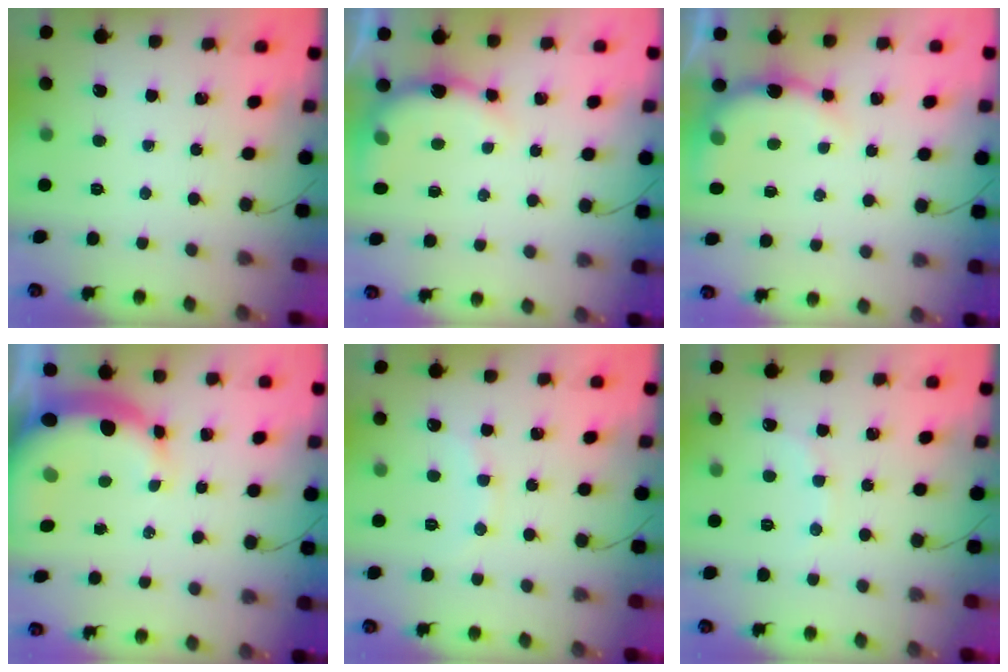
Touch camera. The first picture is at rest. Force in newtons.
{"total": 8.2, "press": 8.2, "slide": 0.4}
{"total": 8.2, "press": 8.2, "slide": 0.4}
{"total": 9.6, "press": 9.3, "slide": 2.2}
{"total": 5.7, "press": 5.5, "slide": 1.7}
{"total": 5.6, "press": 5.4, "slide": 1.4}